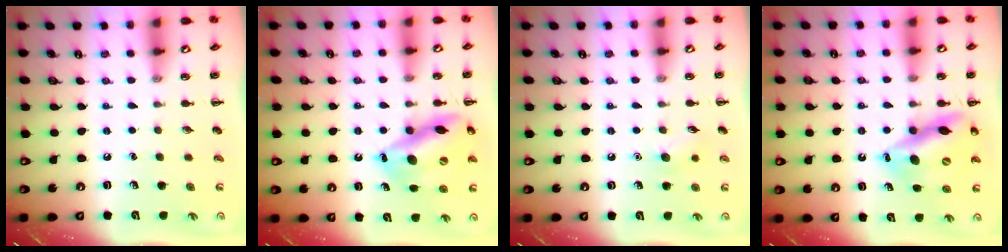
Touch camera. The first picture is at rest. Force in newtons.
{"total": 15.6, "press": 15.1, "slide": 4.0}
{"total": 6.7, "press": 6.5, "slide": 1.8}
{"total": 14.1, "press": 13.5, "slide": 3.9}